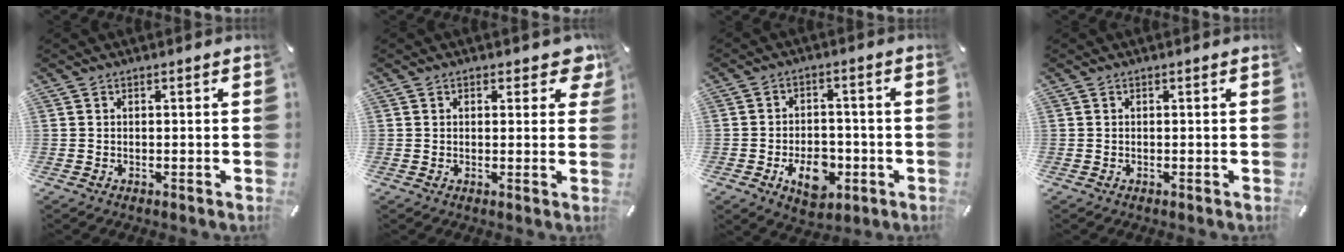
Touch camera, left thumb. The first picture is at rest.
{"total": 4.4, "force": [2.2, 2.6, 2.8], "torque": [-0.020, -0.007, 0.031]}
{"total": 9.9, "force": [-3.7, 6.5, 6.5], "torque": [-0.098, 0.007, -0.063]}
{"total": 0.0}